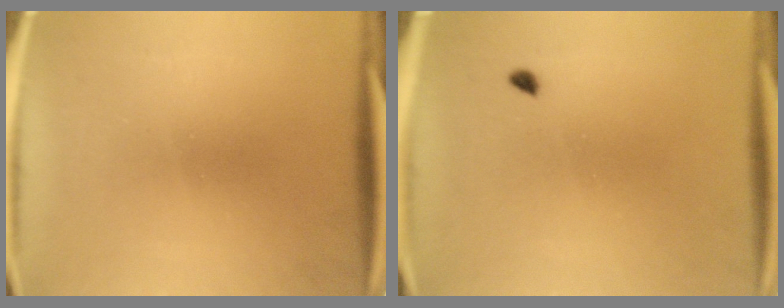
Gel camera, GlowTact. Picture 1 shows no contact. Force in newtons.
{"total": 0.8}